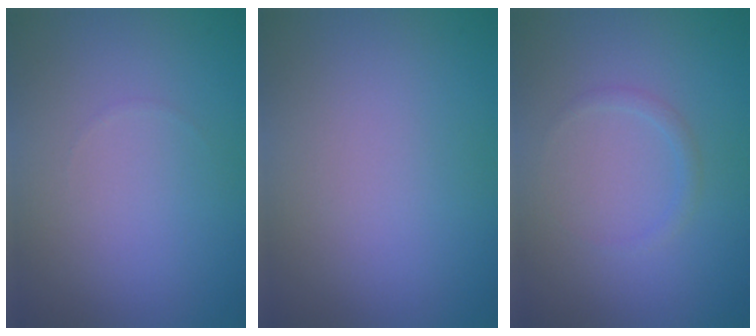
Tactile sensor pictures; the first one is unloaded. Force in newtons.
{"total": 0.0}
{"total": 0.8, "press": 0.8, "slide": 0.0}